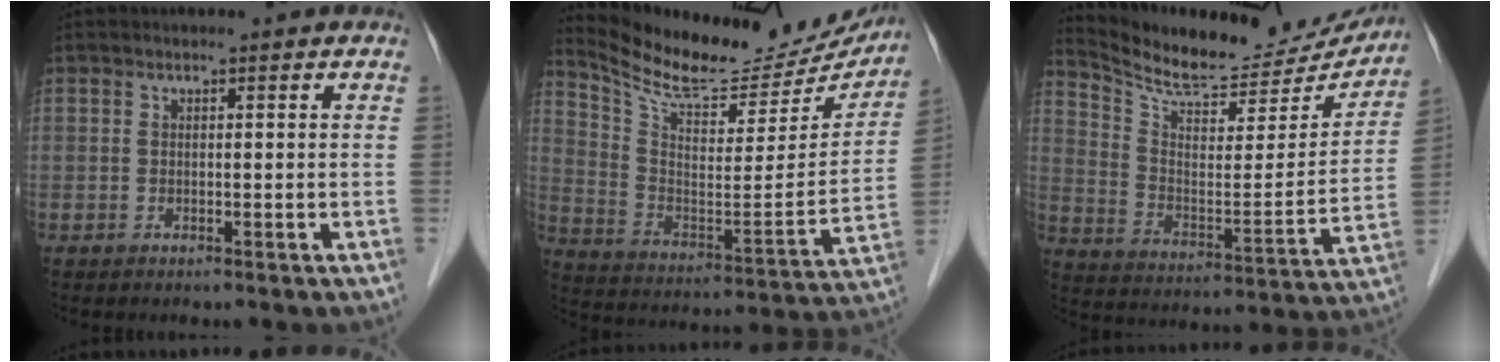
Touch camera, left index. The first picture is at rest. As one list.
[{"total": 21.9, "force": [20.3, 5.7, 5.7], "torque": [-0.095, -0.047, 0.294]}, {"total": 19.6, "force": [18.5, 4.8, 4.4], "torque": [-0.072, -0.044, 0.265]}]